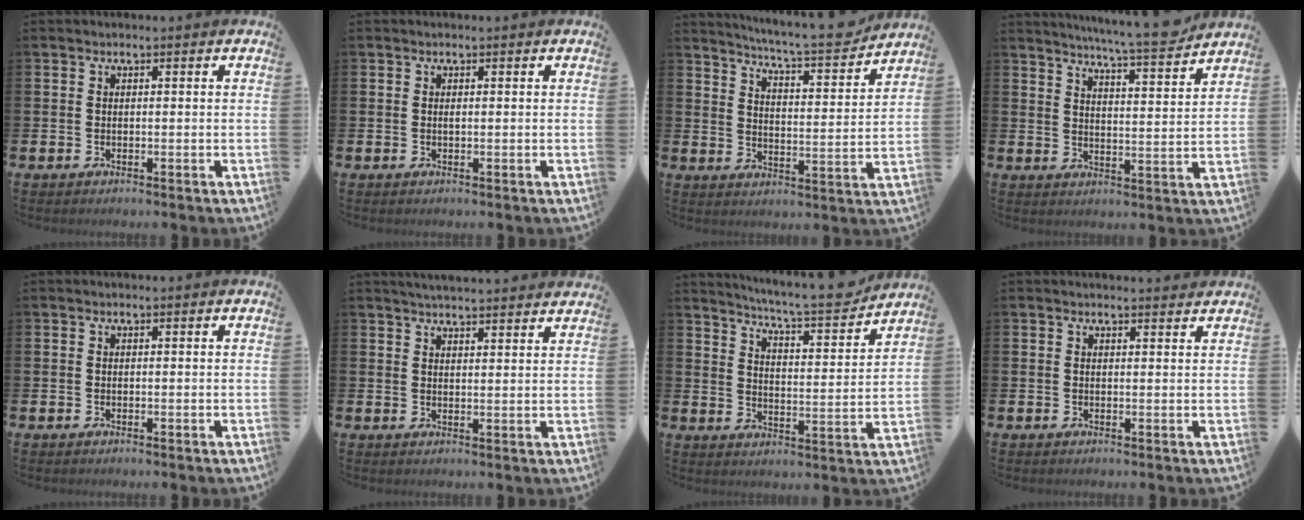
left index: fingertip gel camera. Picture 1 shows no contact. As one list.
[{"total": 0.0}, {"total": 7.2, "force": [6.8, 0.1, 2.2], "torque": [-0.055, -0.055, 0.112]}, {"total": 7.4, "force": [7.1, -0.4, 2.2], "torque": [-0.041, -0.053, 0.120]}, {"total": 0.0}, {"total": 3.6, "force": [3.6, -0.2, 0.3], "torque": [-0.012, -0.021, 0.065]}, {"total": 7.5, "force": [7.0, 0.2, 2.6], "torque": [-0.061, -0.056, 0.116]}, {"total": 1.3, "force": [1.2, 0.1, 0.1], "torque": [0.009, -0.009, 0.020]}]